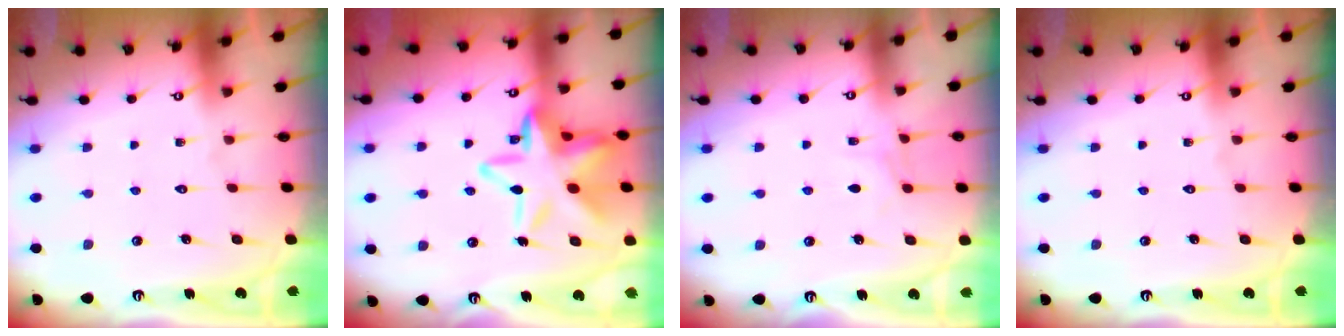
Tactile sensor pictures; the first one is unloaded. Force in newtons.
{"total": 19.2, "press": 19.1, "slide": 1.5}
{"total": 4.8, "press": 4.8, "slide": 0.6}
{"total": 0.0}